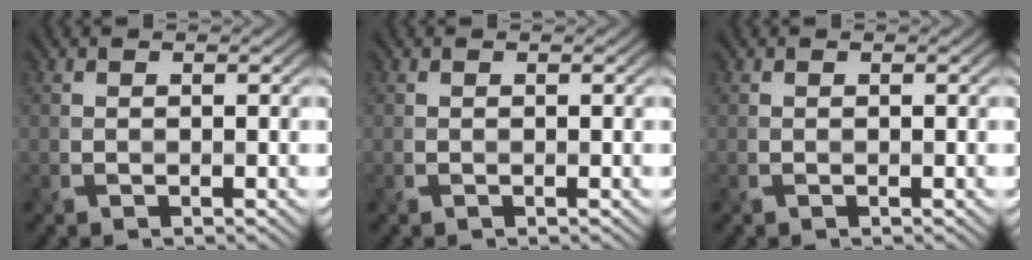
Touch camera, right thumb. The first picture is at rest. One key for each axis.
{"total": 0.0}
{"total": 0.0}